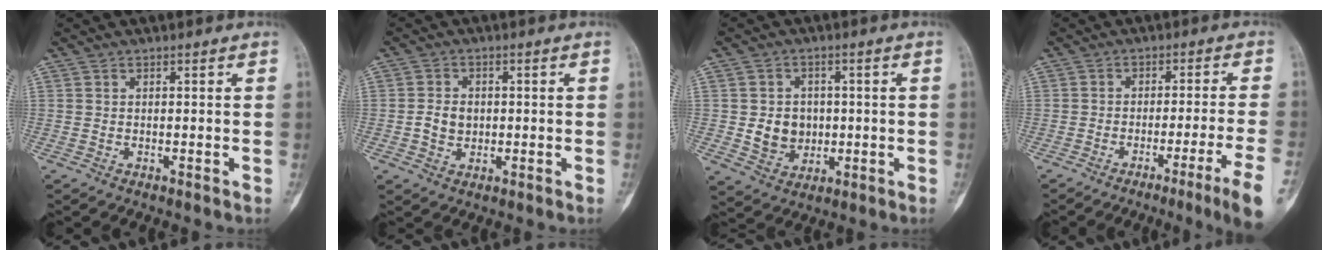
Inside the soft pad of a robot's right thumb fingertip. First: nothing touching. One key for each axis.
{"total": 4.0, "fx": -0.3, "fy": 3.2, "fz": 2.4, "tx": -0.033, "ty": 0.003, "tz": -0.004}
{"total": 7.0, "fx": -0.2, "fy": 6.2, "fz": 3.3, "tx": -0.023, "ty": 0.004, "tz": 0.004}
{"total": 9.1, "fx": -5.1, "fy": -1.2, "fz": 7.4, "tx": -0.116, "ty": 0.011, "tz": -0.076}